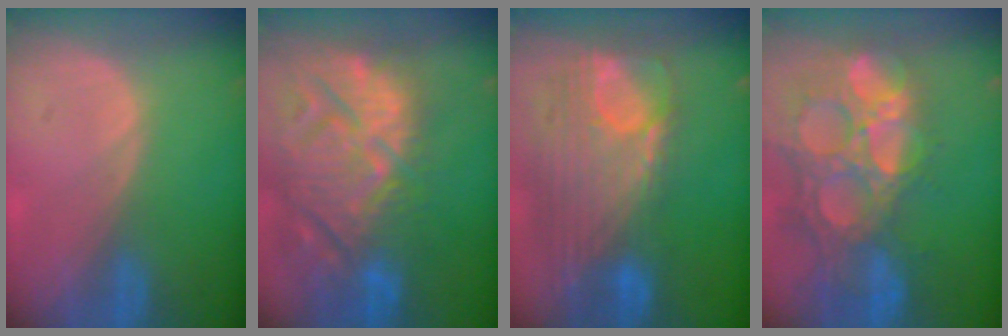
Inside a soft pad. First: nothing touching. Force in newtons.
{"total": 15.4, "press": 13.2, "slide": 8.0}
{"total": 12.3, "press": 10.4, "slide": 6.5}
{"total": 14.9, "press": 12.3, "slide": 8.3}